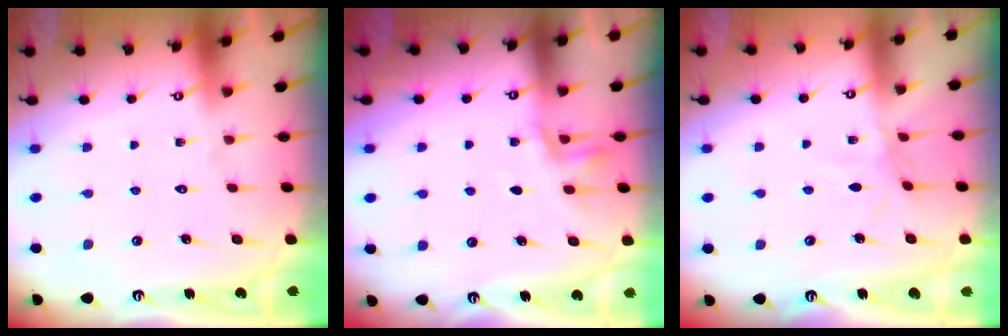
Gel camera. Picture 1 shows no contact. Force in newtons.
{"total": 4.5, "press": 4.1, "slide": 2.0}
{"total": 3.1, "press": 3.1, "slide": 0.3}